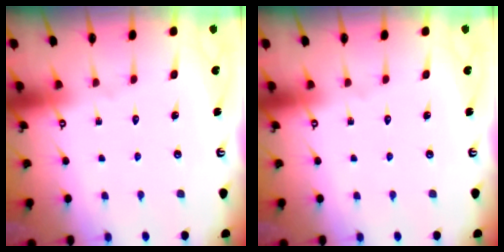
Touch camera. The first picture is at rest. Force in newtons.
{"total": 0.0}